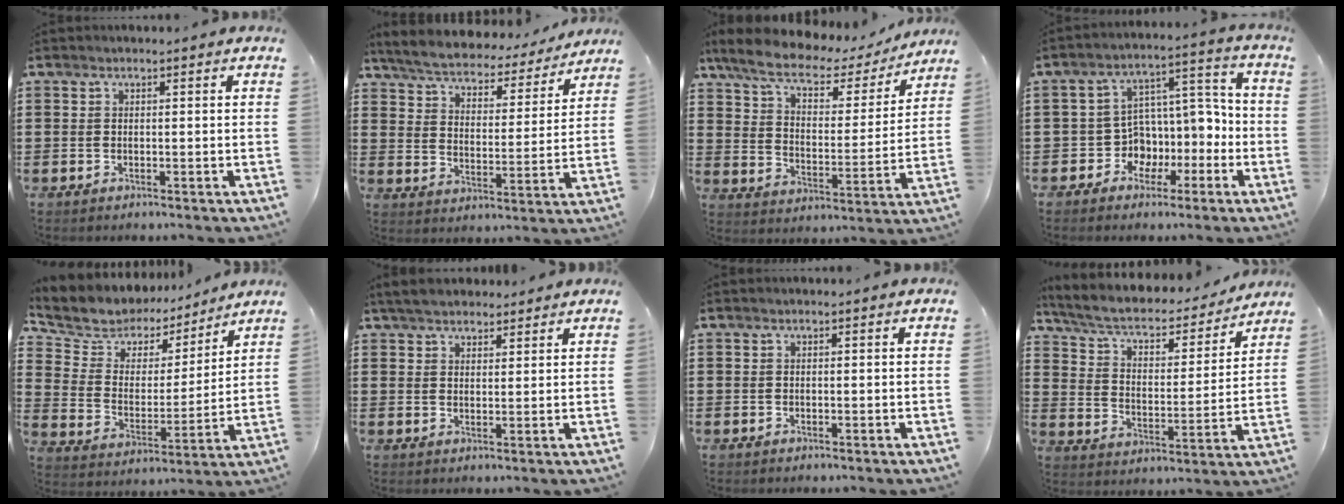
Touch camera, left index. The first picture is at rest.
{"total": 5.2, "force": [5.1, 0.4, 1.1], "torque": [-0.049, -0.039, 0.084]}
{"total": 7.8, "force": [5.9, 2.4, 4.4], "torque": [-0.112, -0.028, 0.099]}
{"total": 6.3, "force": [-1.2, 5.8, 2.2], "torque": [-0.065, -0.016, -0.019]}
{"total": 6.3, "force": [5.4, 3.2, 0.0], "torque": [-0.048, -0.041, 0.094]}
{"total": 3.9, "force": [3.5, 1.2, 1.0], "torque": [-0.032, -0.003, 0.068]}
{"total": 0.0}
{"total": 5.2, "force": [4.1, 1.7, 2.6], "torque": [-0.072, -0.030, 0.064]}